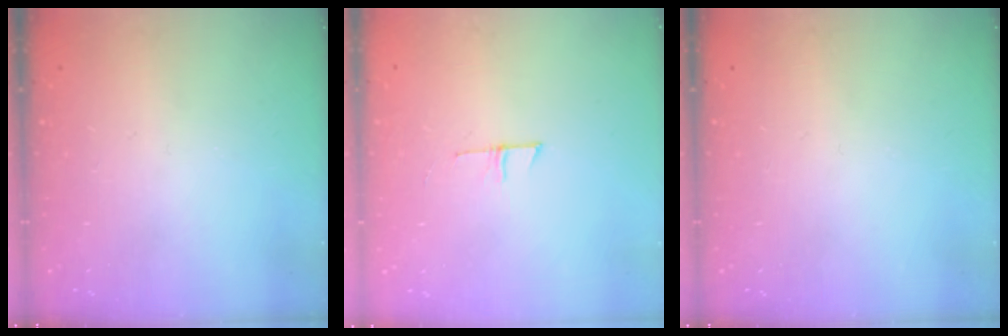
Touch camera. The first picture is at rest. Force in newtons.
{"total": 4.7, "press": 4.7, "slide": 0.3}
{"total": 0.0}